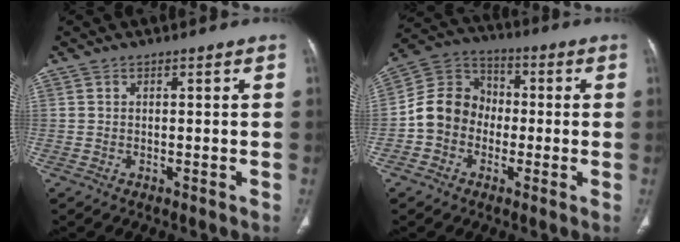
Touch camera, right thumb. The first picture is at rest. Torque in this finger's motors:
{"motor_torque": [1.30, 1.64, 0.70, -0.65, 0.03]}